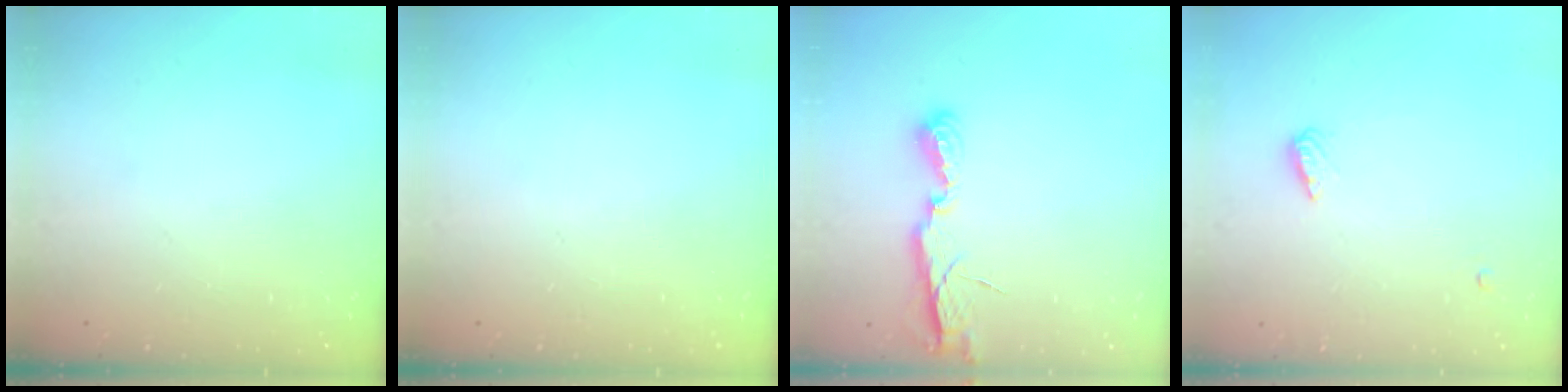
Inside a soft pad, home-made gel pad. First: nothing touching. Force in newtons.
{"total": 0.0}
{"total": 6.9, "press": 6.9, "slide": 0.1}
{"total": 5.2, "press": 5.1, "slide": 1.0}